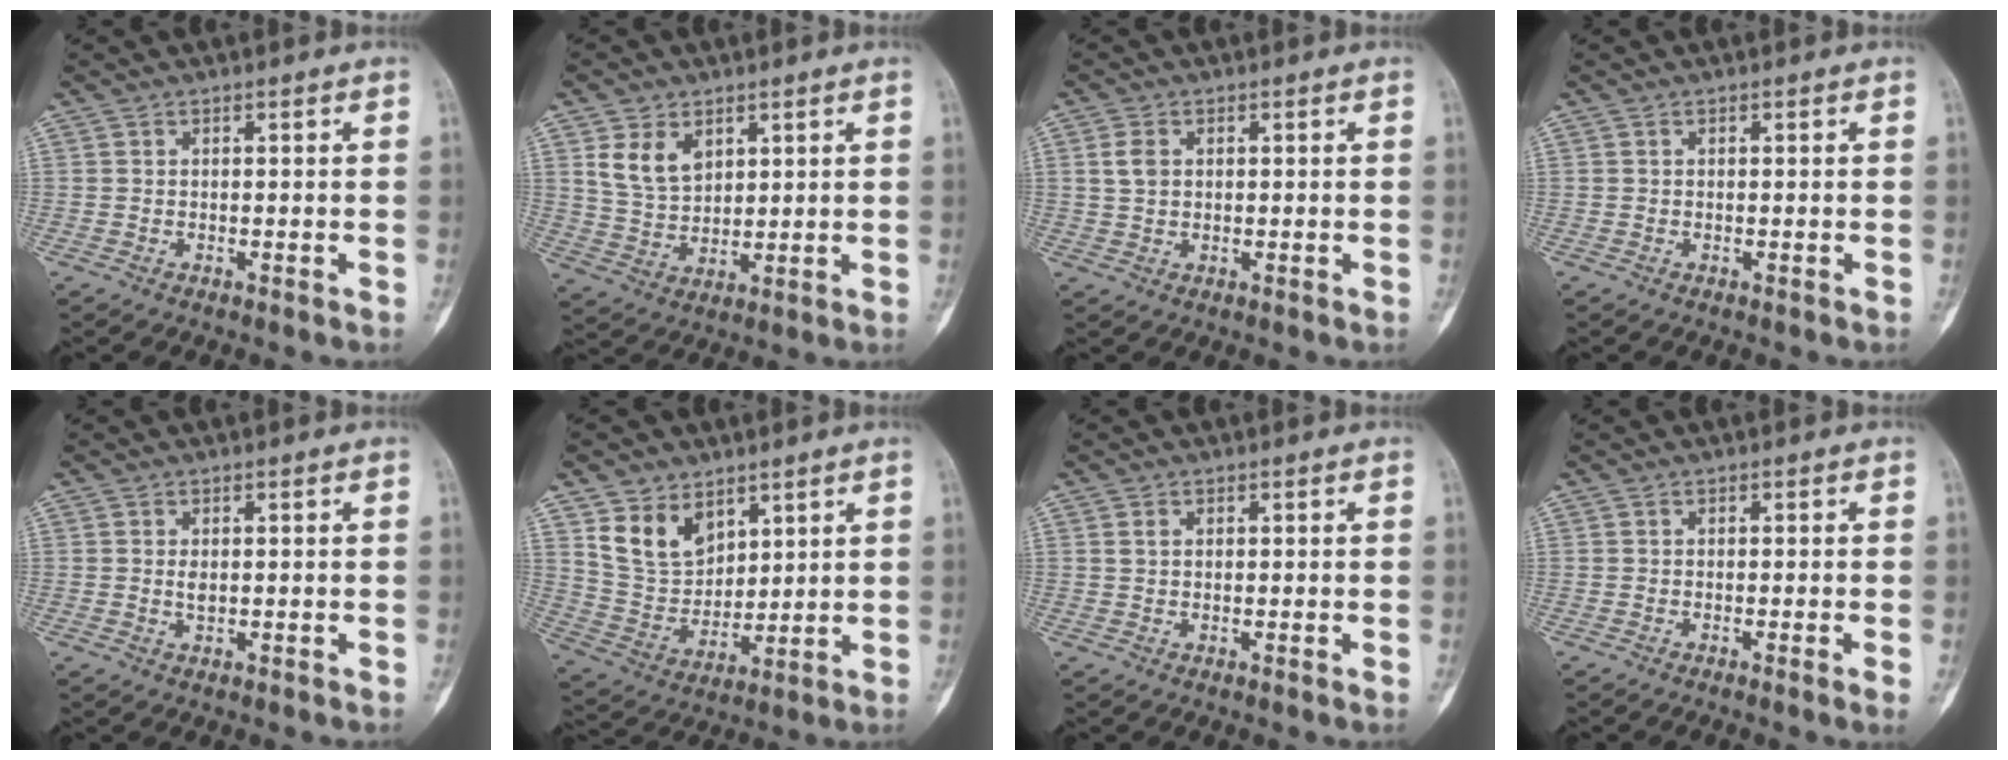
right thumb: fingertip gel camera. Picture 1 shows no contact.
{"total": 7.9, "force": [3.5, 5.3, 4.6], "torque": [-0.066, -0.018, 0.077]}
{"total": 3.2, "force": [0.8, 2.3, 2.1], "torque": [-0.036, 0.002, 0.018]}
{"total": 0.0}
{"total": 1.4, "force": [0.2, 0.8, 1.2], "torque": [-0.016, -0.002, 0.004]}
{"total": 11.2, "force": [6.2, 7.7, 5.3], "torque": [-0.070, -0.038, 0.132]}
{"total": 1.3, "force": [0.5, 0.8, 0.8], "torque": [-0.012, -0.003, 0.009]}
{"total": 1.5, "force": [-0.5, -0.2, 1.4], "torque": [-0.026, -0.005, -0.008]}